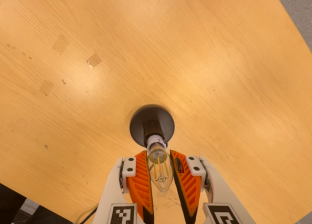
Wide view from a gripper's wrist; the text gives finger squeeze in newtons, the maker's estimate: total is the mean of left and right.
{"total": 10.3, "left": 9.7, "right": 10.9}